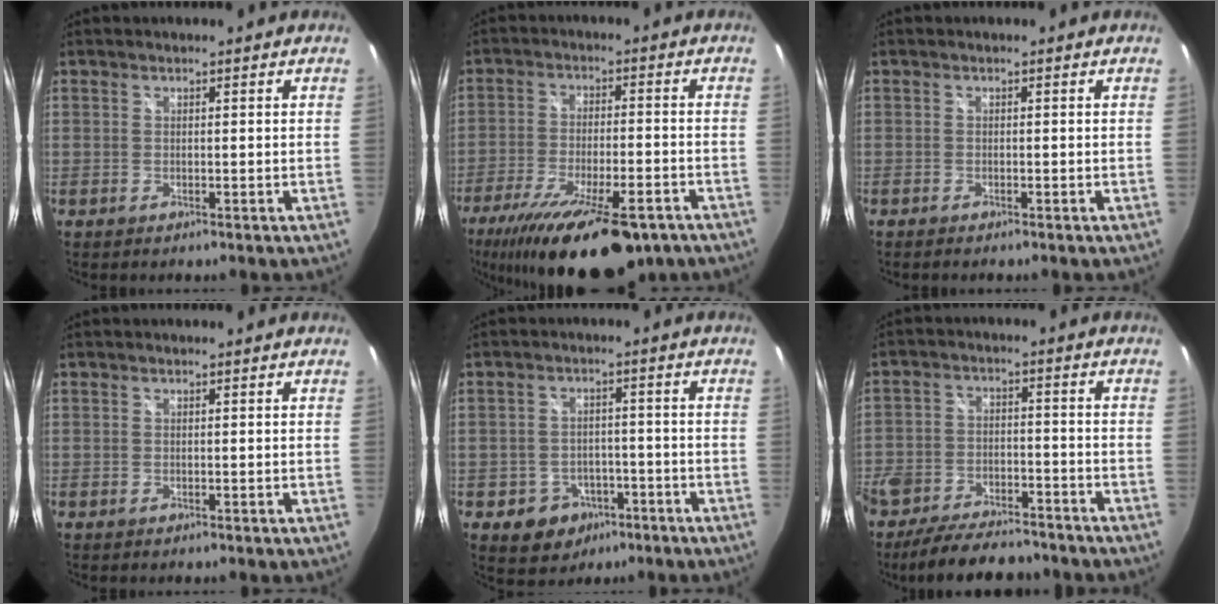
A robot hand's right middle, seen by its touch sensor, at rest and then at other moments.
{"total": 22.0, "force": [-15.1, 7.0, 14.4], "torque": [-0.267, -0.056, -0.228]}
{"total": 0.8, "force": [-0.8, 0.1, 0.3], "torque": [-0.008, -0.004, -0.016]}
{"total": 0.0}
{"total": 7.3, "force": [-3.7, 5.9, 2.2], "torque": [-0.055, 0.015, -0.035]}
{"total": 15.0, "force": [-11.8, 6.2, 6.8], "torque": [-0.153, -0.012, -0.186]}